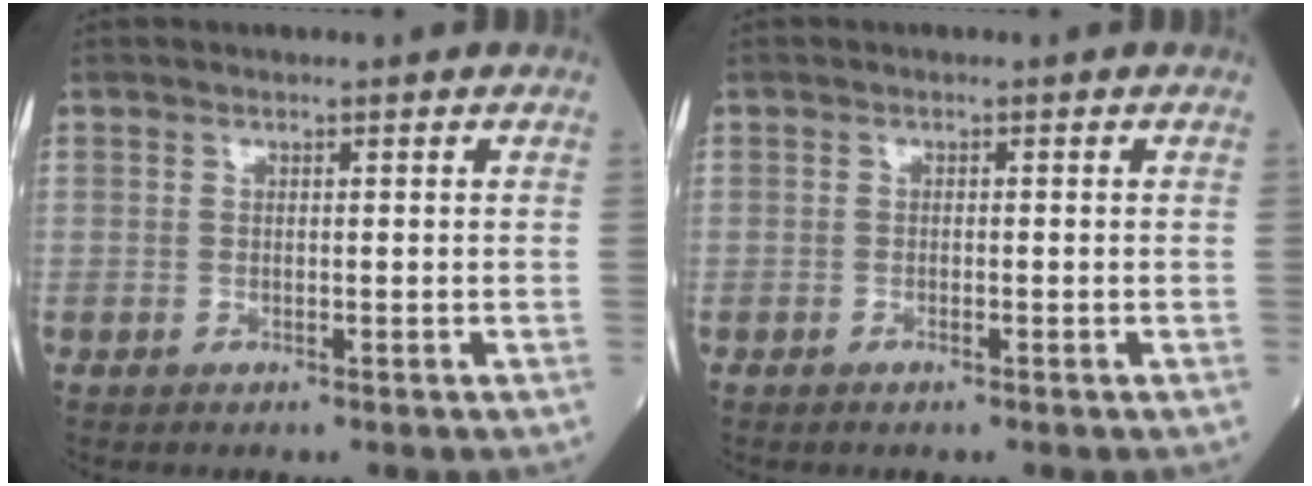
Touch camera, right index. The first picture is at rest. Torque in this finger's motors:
{"motor_torque": [-0.01, -0.07, -0.06, 0.00]}